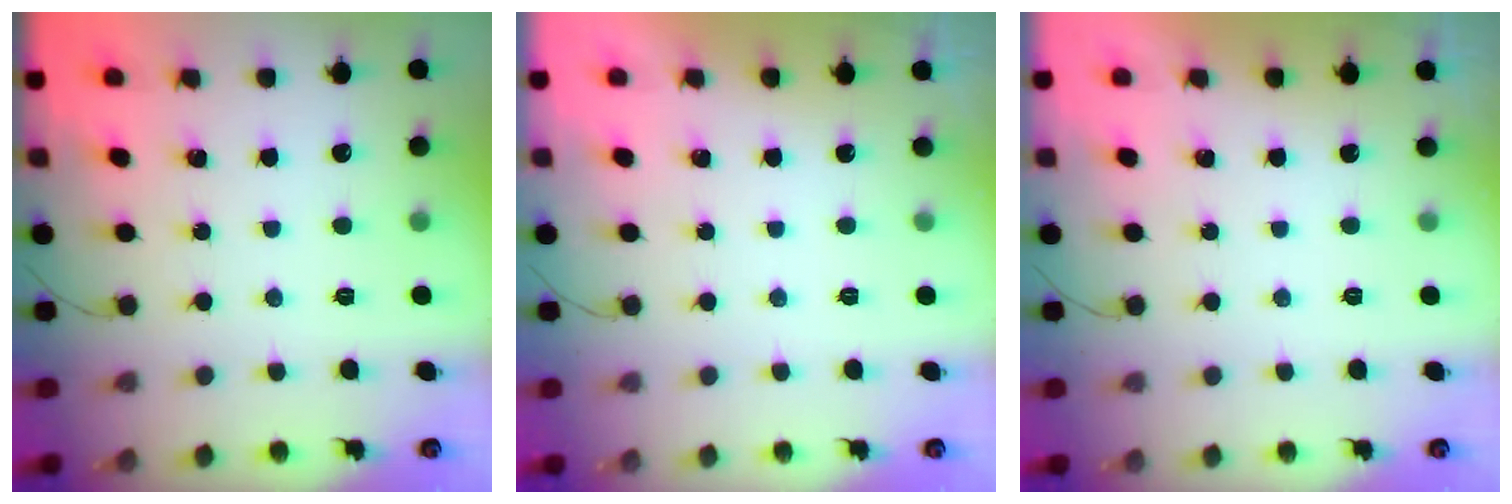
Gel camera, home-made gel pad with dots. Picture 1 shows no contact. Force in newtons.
{"total": 0.0}
{"total": 0.0}